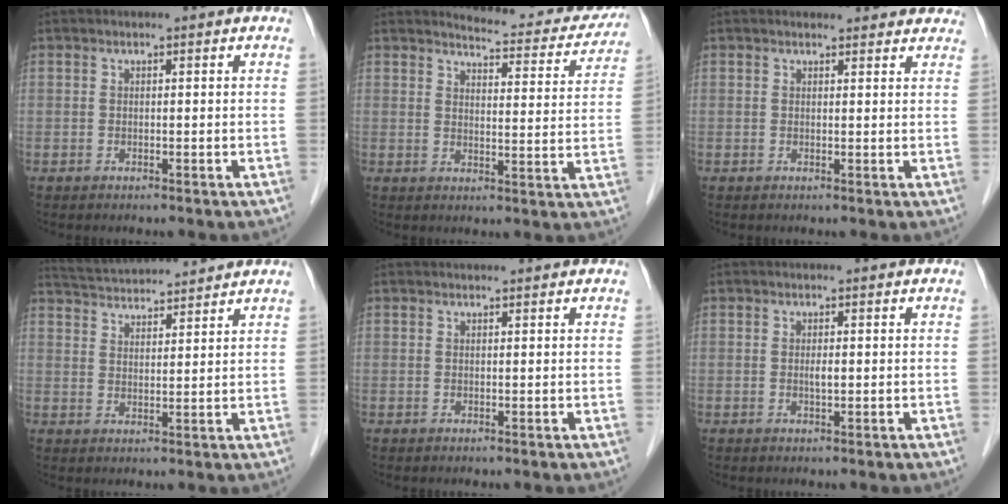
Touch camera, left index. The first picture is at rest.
{"total": 11.8, "force": [11.4, 2.2, 1.9], "torque": [-0.010, -0.028, 0.121]}
{"total": 7.8, "force": [7.3, 2.4, 1.3], "torque": [0.012, 0.012, 0.060]}
{"total": 10.4, "force": [10.1, 0.6, 2.7], "torque": [-0.059, 0.029, 0.160]}
{"total": 2.5, "force": [2.5, 0.2, 0.4], "torque": [-0.010, 0.020, 0.031]}
{"total": 0.9, "force": [0.1, 0.1, 0.9], "torque": [-0.018, -0.001, 0.002]}